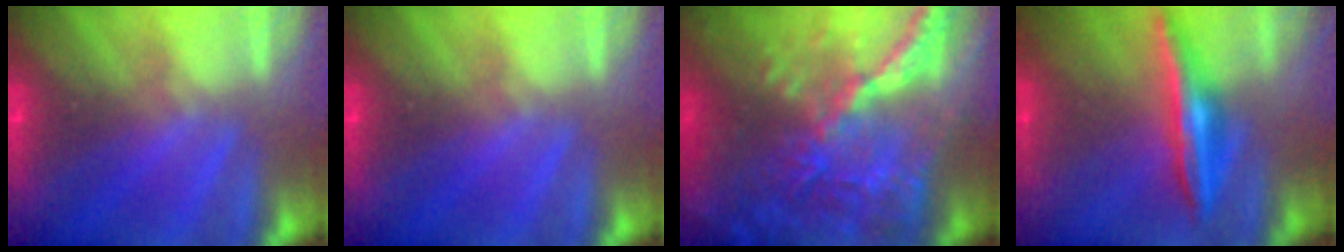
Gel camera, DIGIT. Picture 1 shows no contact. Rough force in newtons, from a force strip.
{"total": 0.0}
{"total": 7.4}
{"total": 1.5}